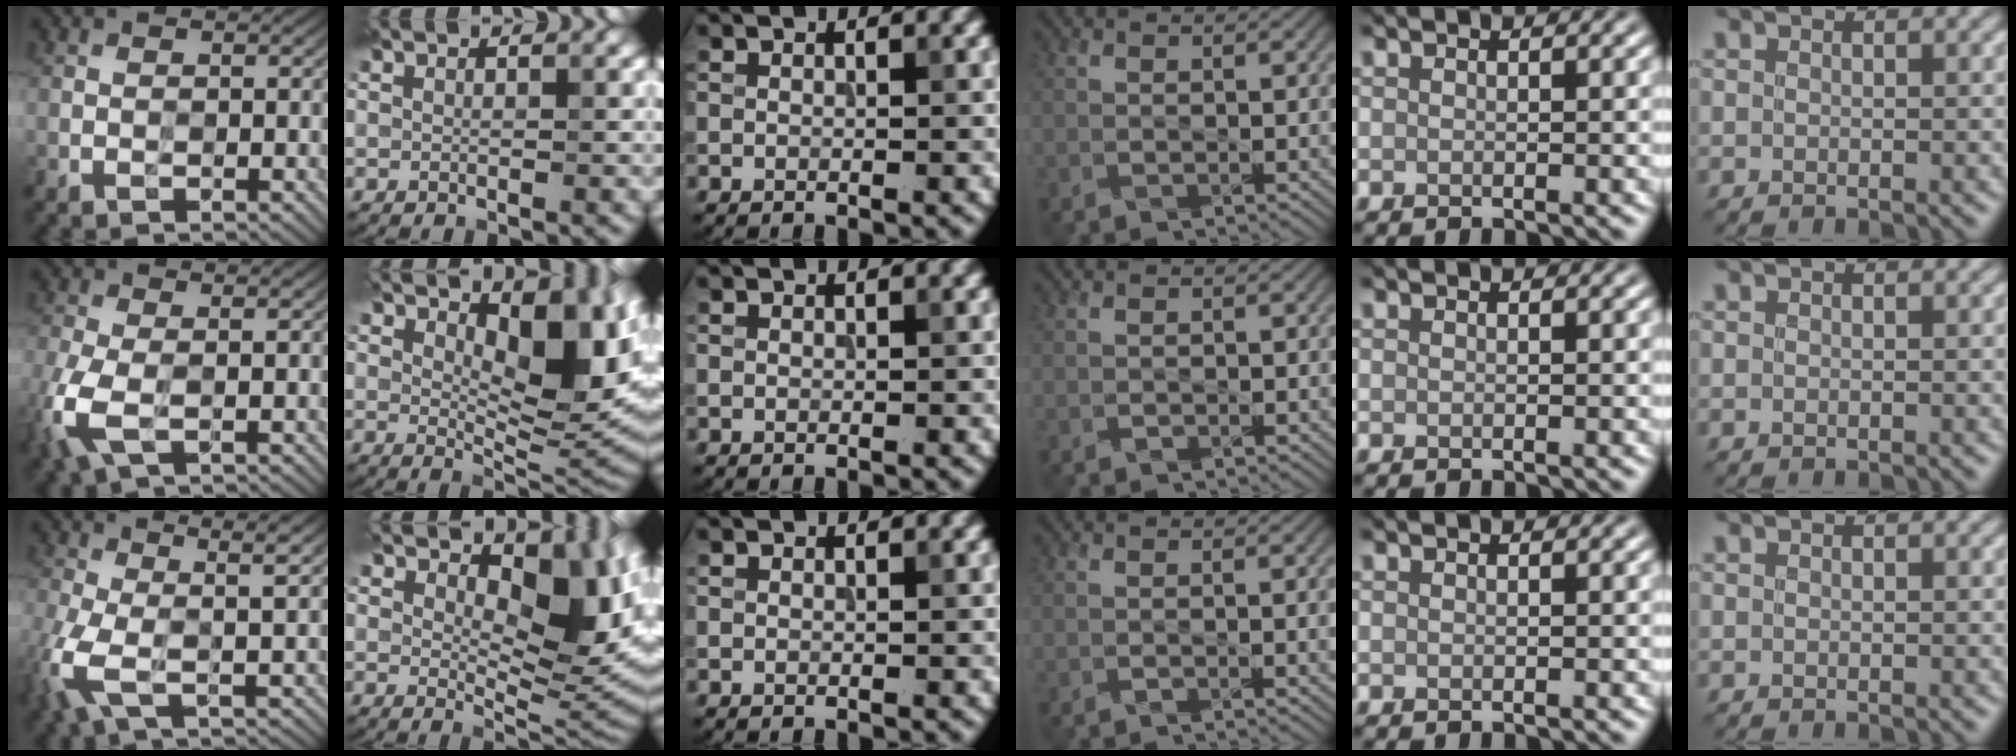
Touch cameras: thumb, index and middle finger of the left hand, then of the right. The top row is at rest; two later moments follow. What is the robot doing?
{"motion": "wipe", "object": "measuring cup"}